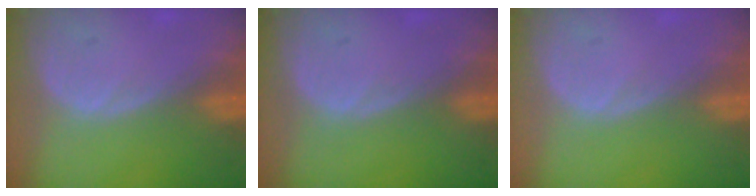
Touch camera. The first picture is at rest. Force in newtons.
{"total": 0.0}
{"total": 0.0}